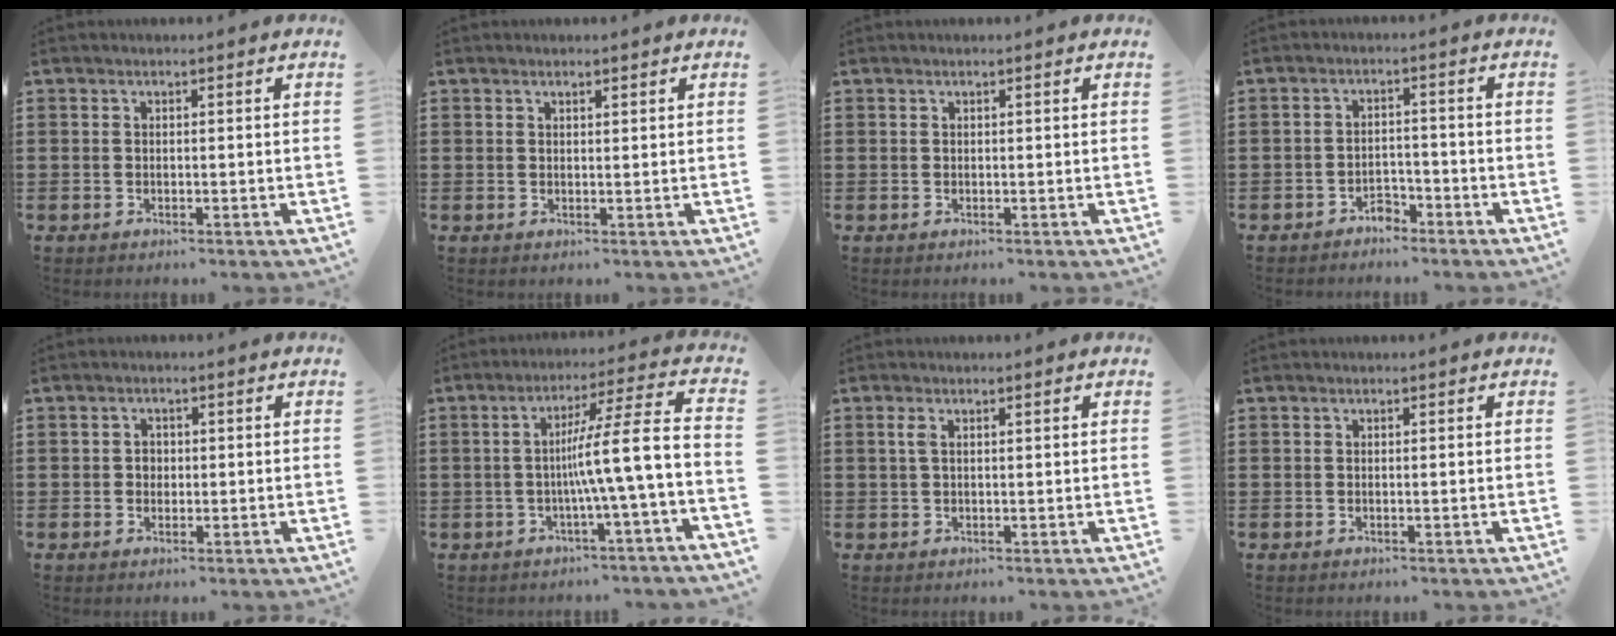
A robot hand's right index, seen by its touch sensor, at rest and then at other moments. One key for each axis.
{"total": 0.7, "fx": 0.5, "fy": 0.2, "fz": 0.3, "tx": -0.007, "ty": 0.000, "tz": 0.011}
{"total": 0.0}
{"total": 2.7, "fx": -2.5, "fy": 0.9, "fz": 0.5, "tx": -0.018, "ty": 0.004, "tz": -0.051}
{"total": 1.3, "fx": 0.0, "fy": 1.1, "fz": 0.7, "tx": -0.017, "ty": 0.004, "tz": -0.001}
{"total": 9.7, "fx": -1.9, "fy": -0.4, "fz": 9.5, "tx": -0.156, "ty": -0.017, "tz": -0.046}
{"total": 1.6, "fx": 0.4, "fy": 0.5, "fz": 1.5, "tx": -0.031, "ty": 0.002, "tz": 0.006}
{"total": 0.0}